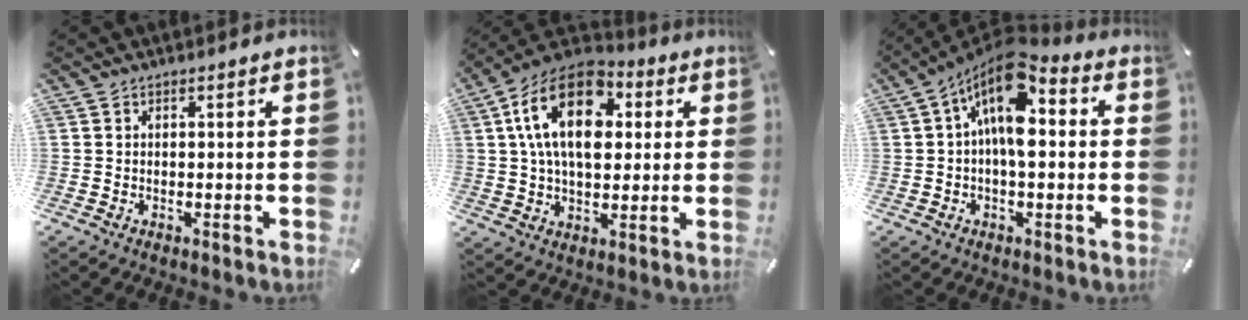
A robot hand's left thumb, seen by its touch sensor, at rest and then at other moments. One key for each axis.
{"total": 18.2, "fx": 5.2, "fy": 11.7, "fz": 12.9, "tx": -0.241, "ty": -0.006, "tz": 0.089}
{"total": 12.6, "fx": 2.9, "fy": 6.3, "fz": 10.6, "tx": -0.177, "ty": -0.026, "tz": 0.049}